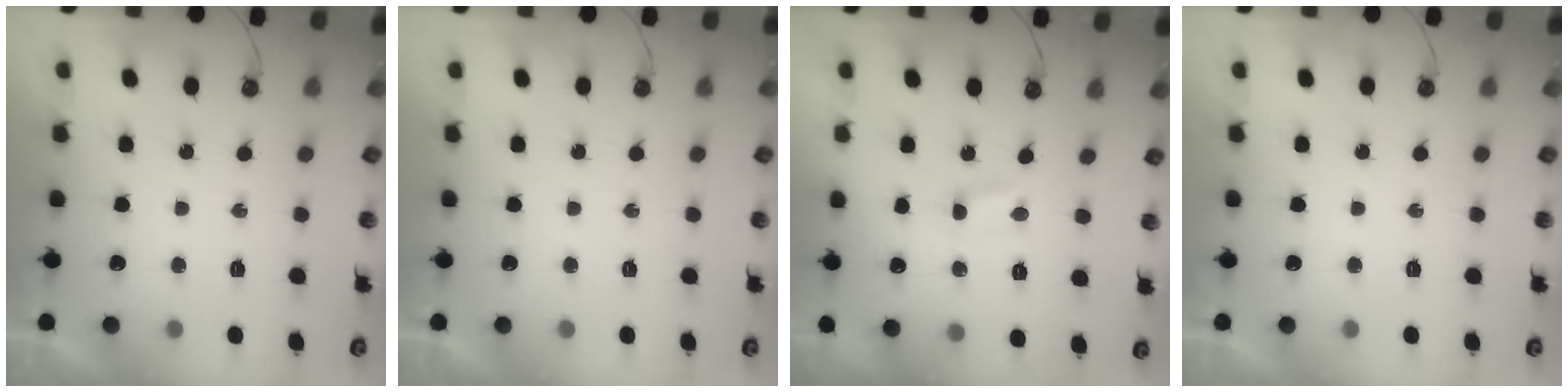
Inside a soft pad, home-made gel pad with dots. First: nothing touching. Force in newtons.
{"total": 0.0}
{"total": 1.3, "press": 1.3, "slide": 0.2}
{"total": 0.0}